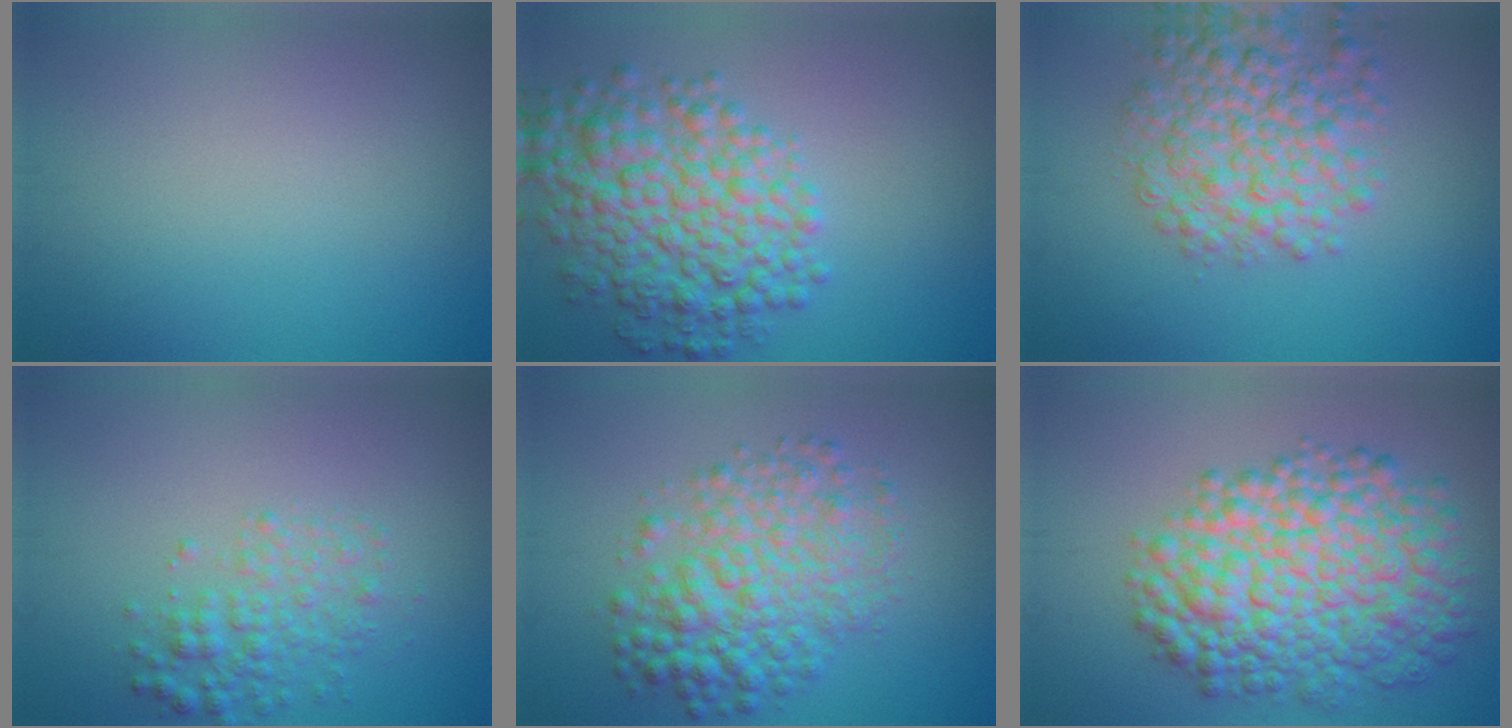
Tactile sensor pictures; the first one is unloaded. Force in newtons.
{"total": 7.5, "press": 7.5, "slide": 0.1}
{"total": 6.5, "press": 6.5, "slide": 0.2}
{"total": 2.8, "press": 2.8, "slide": 0.1}
{"total": 6.1, "press": 6.1, "slide": 0.0}
{"total": 10.5, "press": 10.5, "slide": 0.2}